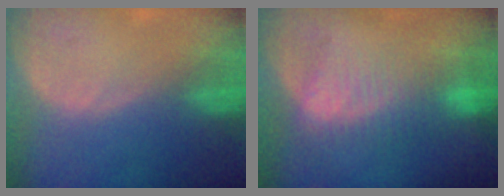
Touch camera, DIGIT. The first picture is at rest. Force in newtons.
{"total": 6.6, "press": 6.5, "slide": 0.9}